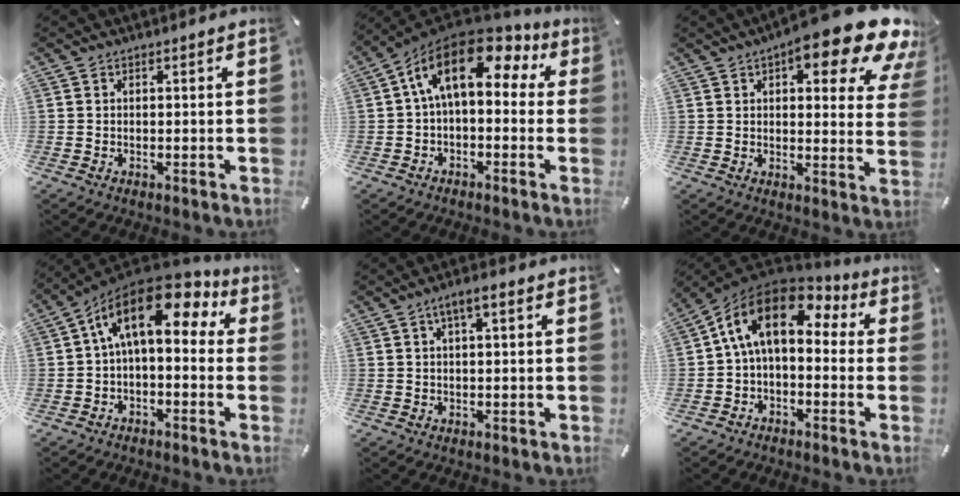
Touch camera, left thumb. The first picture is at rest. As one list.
[{"total": 15.0, "force": [4.9, 8.1, 11.7], "torque": [-0.223, -0.022, 0.082]}, {"total": 17.9, "force": [10.3, 6.0, 13.3], "torque": [-0.175, -0.067, 0.162]}, {"total": 14.9, "force": [5.1, 7.7, 11.7], "torque": [-0.221, -0.033, 0.080]}, {"total": 3.4, "force": [1.0, 0.8, 3.1], "torque": [-0.061, 0.005, 0.015]}, {"total": 12.9, "force": [2.7, 8.0, 9.7], "torque": [-0.188, 0.001, 0.044]}]